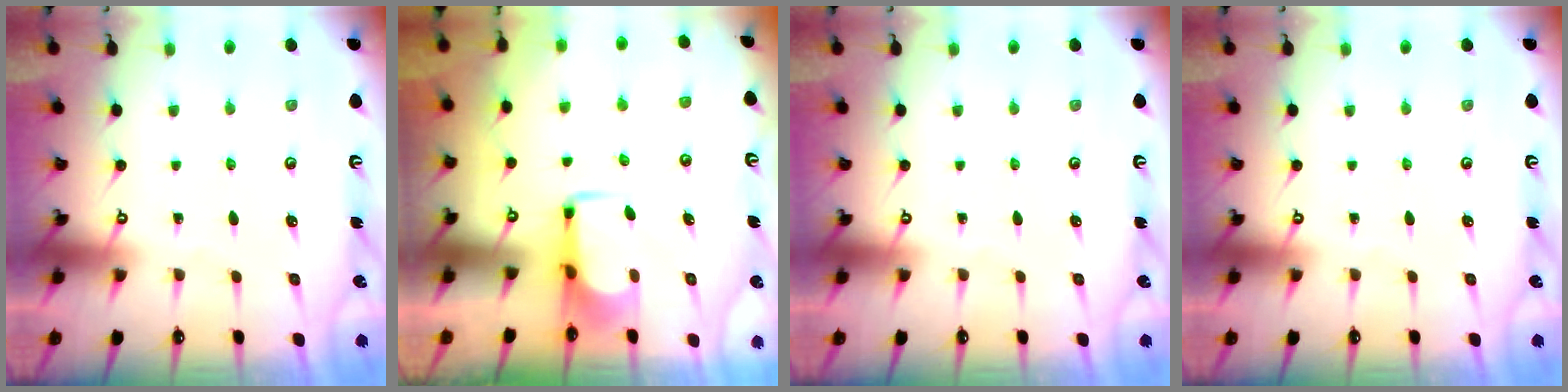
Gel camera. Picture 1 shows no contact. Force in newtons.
{"total": 1.6, "press": 1.5, "slide": 0.3}
{"total": 0.0}
{"total": 0.0}